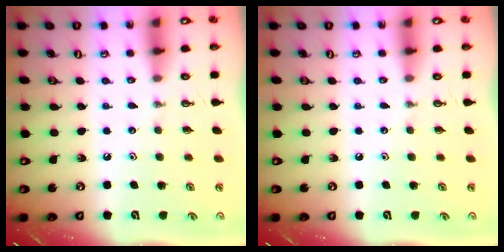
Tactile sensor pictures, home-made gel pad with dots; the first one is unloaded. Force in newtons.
{"total": 0.0}